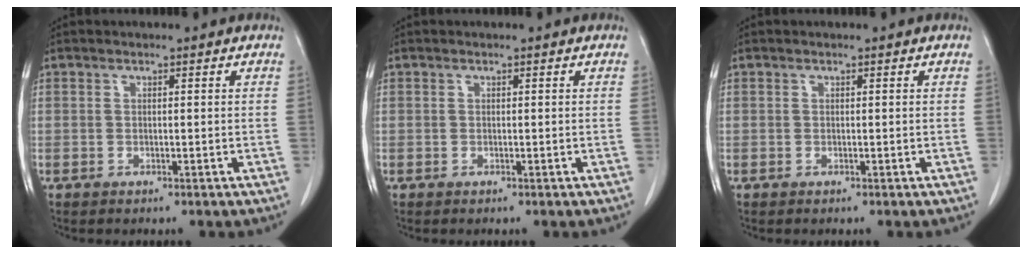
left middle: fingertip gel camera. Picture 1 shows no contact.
{"total": 0.0}
{"total": 0.0}